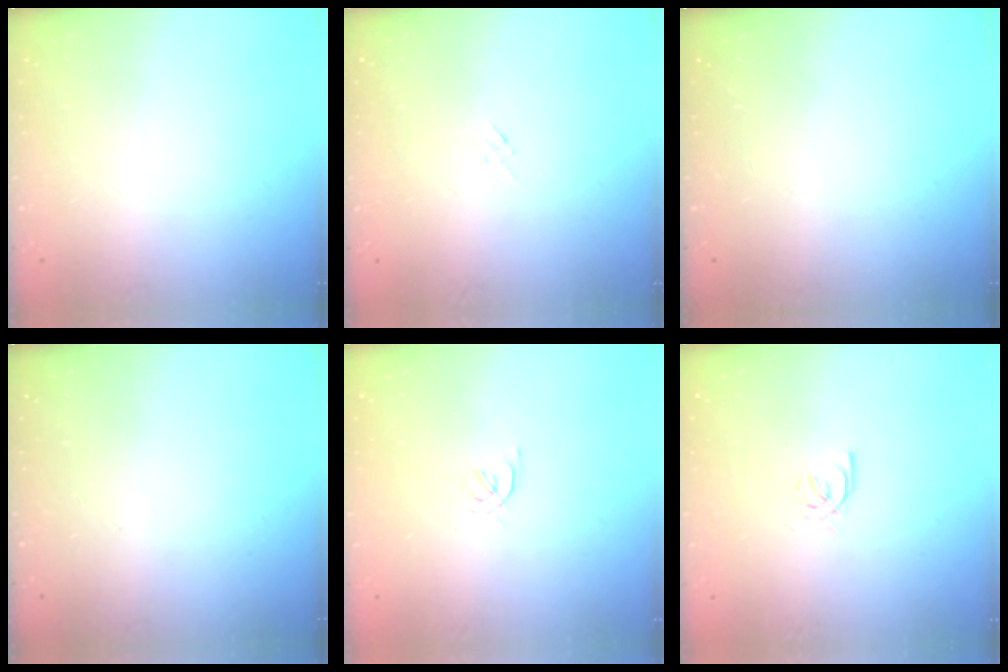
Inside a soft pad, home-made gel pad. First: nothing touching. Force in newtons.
{"total": 2.3, "press": 2.2, "slide": 0.6}
{"total": 0.0}
{"total": 0.0}
{"total": 1.6, "press": 1.6, "slide": 0.4}
{"total": 2.6, "press": 2.6, "slide": 0.4}